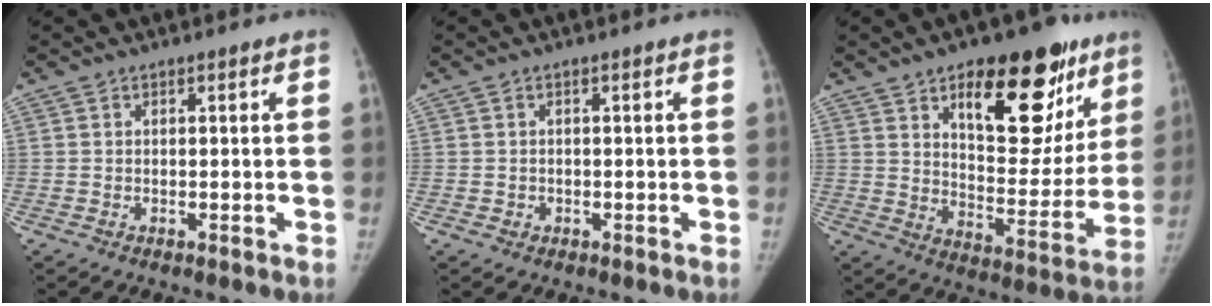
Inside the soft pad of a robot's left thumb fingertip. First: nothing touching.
{"total": 1.0, "force": [-0.3, 1.0, 0.2], "torque": [0.002, 0.003, -0.003]}
{"total": 24.0, "force": [12.7, 11.1, 17.0], "torque": [-0.174, -0.047, 0.189]}